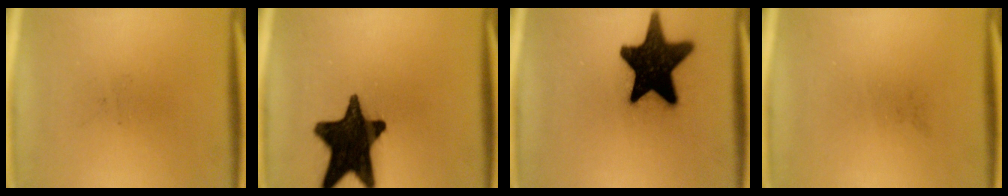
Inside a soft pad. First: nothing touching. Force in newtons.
{"total": 17.7}
{"total": 19.8}
{"total": 0.0}